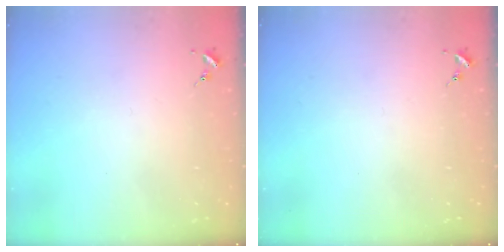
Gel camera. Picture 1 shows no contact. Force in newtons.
{"total": 0.0}